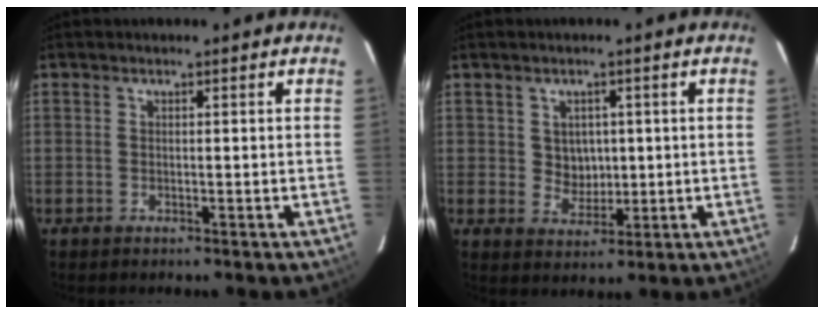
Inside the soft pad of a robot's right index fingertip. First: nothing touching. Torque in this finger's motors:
{"motor_torque": [0.02, 0.08, 0.16, 0.00]}